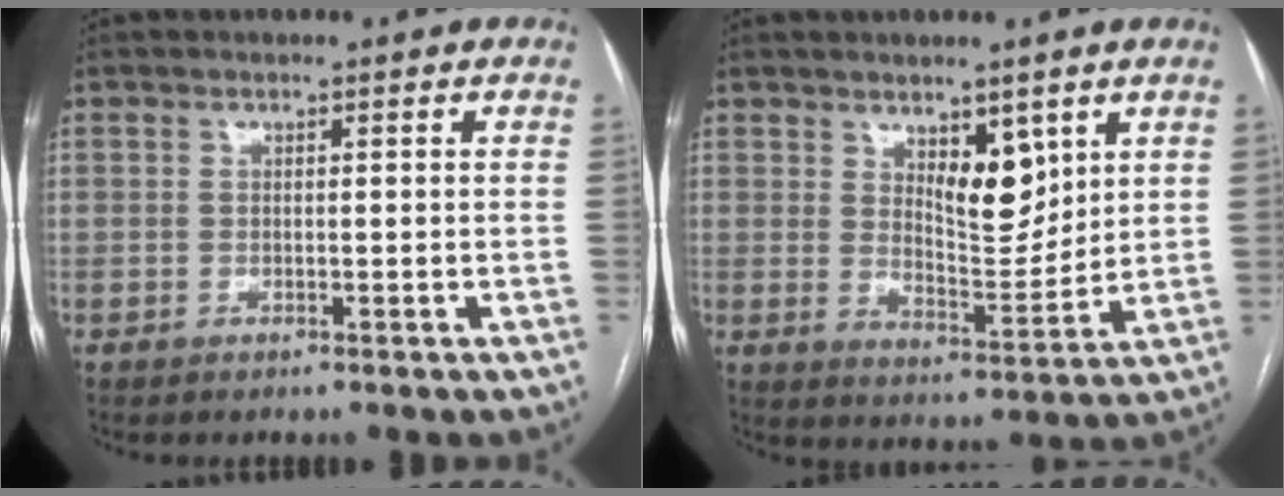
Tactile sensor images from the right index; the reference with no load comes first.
{"total": 7.2, "force": [3.7, 3.0, 5.4], "torque": [-0.087, -0.013, 0.069]}